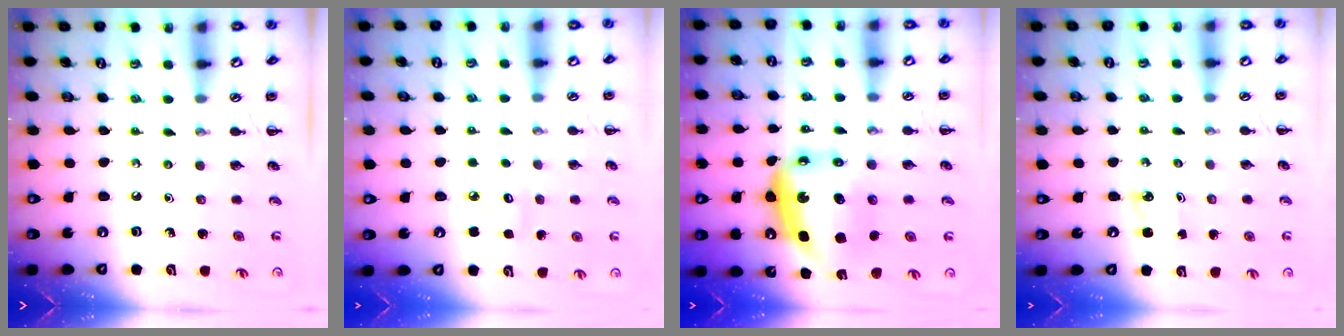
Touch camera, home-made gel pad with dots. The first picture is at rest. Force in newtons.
{"total": 5.2, "press": 5.0, "slide": 1.5}
{"total": 9.5, "press": 9.0, "slide": 2.9}
{"total": 2.2, "press": 2.1, "slide": 0.4}